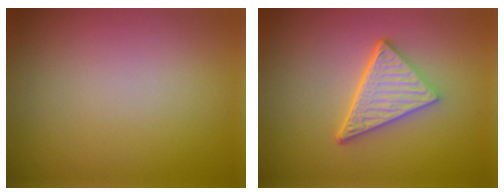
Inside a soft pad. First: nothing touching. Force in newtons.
{"total": 5.2, "press": 3.7, "slide": 3.6}